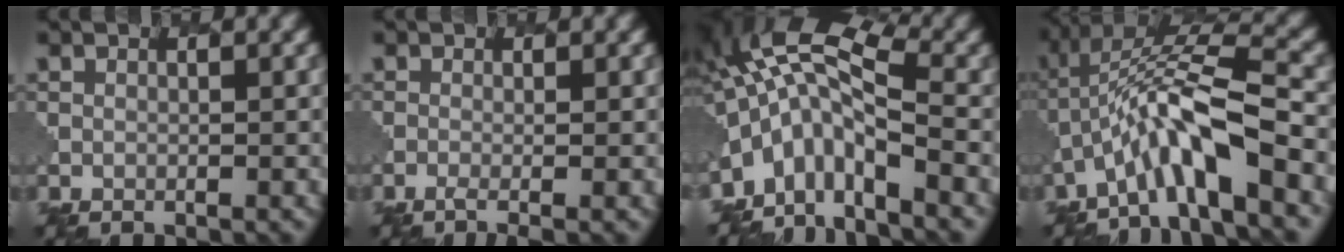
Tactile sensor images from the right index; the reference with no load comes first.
{"total": 2.3, "force": [-0.6, 0.7, 2.1], "torque": [-0.022, -0.001, -0.018]}
{"total": 7.6, "force": [-3.0, 3.1, 6.3], "torque": [-0.116, 0.010, -0.068]}
{"total": 7.8, "force": [-3.0, 2.0, 7.0], "torque": [-0.129, 0.018, -0.058]}